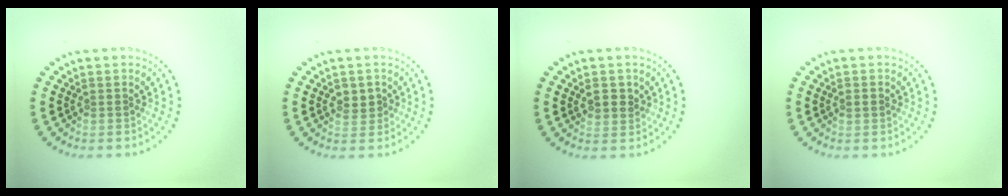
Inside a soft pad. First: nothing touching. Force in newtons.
{"total": 1.9, "press": 1.8, "slide": 0.5}
{"total": 1.7, "press": 1.5, "slide": 0.6}
{"total": 1.1, "press": 1.1, "slide": 0.1}